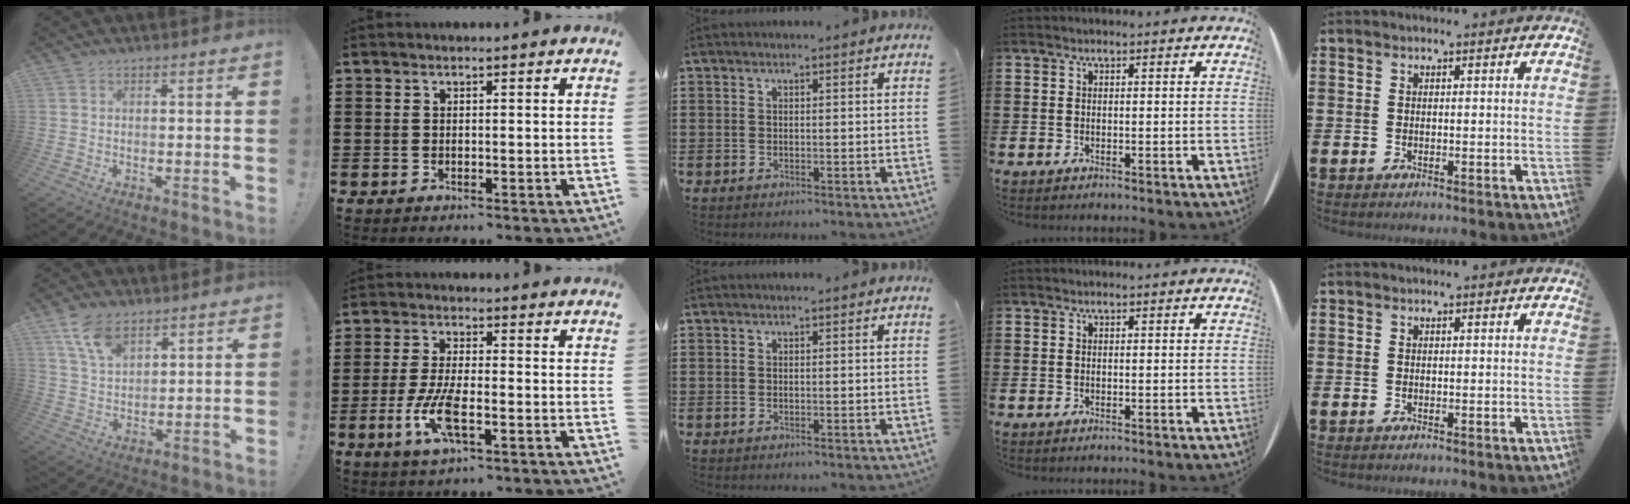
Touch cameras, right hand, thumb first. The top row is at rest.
{"thumb": {"total": 9.6, "force": [6.3, 5.4, 4.9], "torque": [-0.098, -0.022, 0.123]}, "index": {"total": 7.2, "force": [-2.5, 2.3, 6.4], "torque": [-0.144, -0.015, -0.047]}}